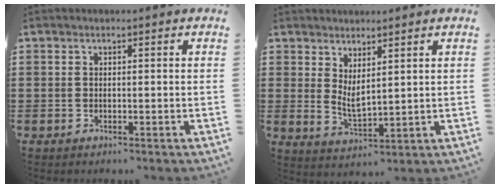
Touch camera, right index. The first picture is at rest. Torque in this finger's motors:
{"motor_torque": [1.02, 1.13, 0.06, 0.02]}